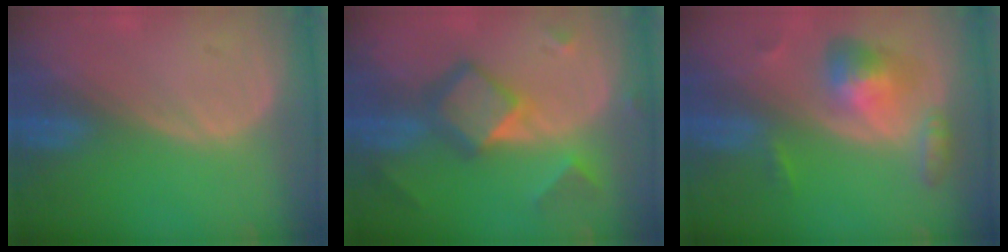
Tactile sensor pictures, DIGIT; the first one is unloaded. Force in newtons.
{"total": 7.7, "press": 7.7, "slide": 0.5}
{"total": 6.5, "press": 6.0, "slide": 2.5}